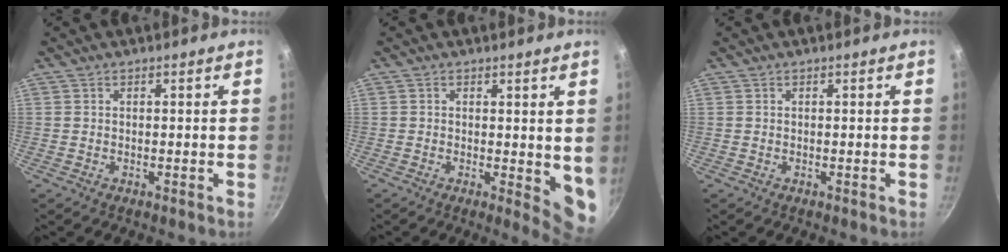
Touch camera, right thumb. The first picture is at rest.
{"total": 6.0, "force": [0.5, 2.7, 5.3], "torque": [-0.052, -0.016, 0.004]}
{"total": 0.0}